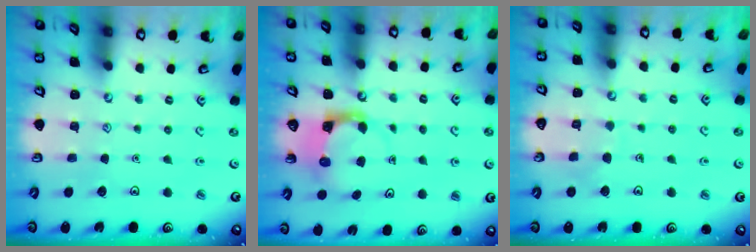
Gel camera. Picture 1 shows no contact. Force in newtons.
{"total": 3.7, "press": 3.7, "slide": 0.4}
{"total": 5.3, "press": 5.3, "slide": 0.4}